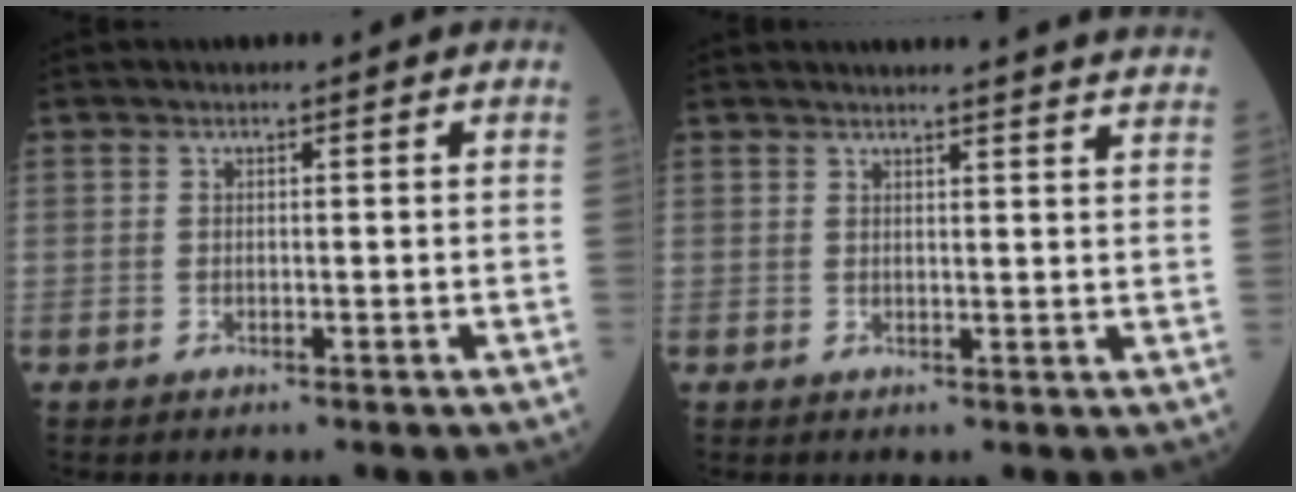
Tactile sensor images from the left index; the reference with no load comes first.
{"total": 14.2, "force": [13.8, -0.2, 3.3], "torque": [-0.034, -0.040, 0.141]}